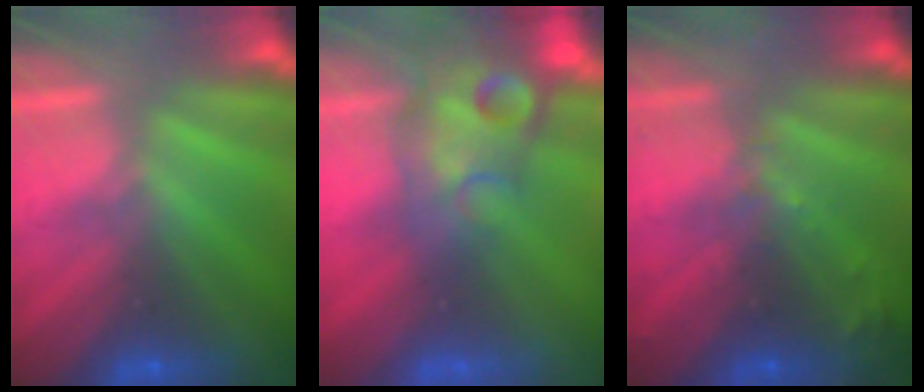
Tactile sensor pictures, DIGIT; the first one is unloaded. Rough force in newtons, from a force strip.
{"total": 7.2}
{"total": 6.4}